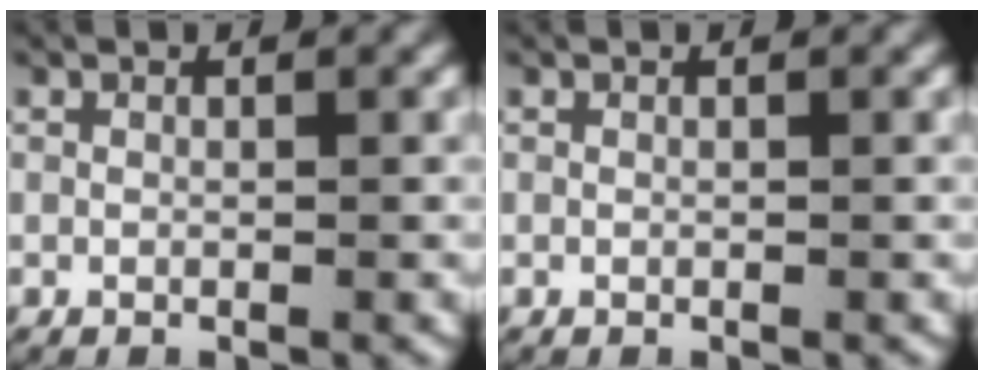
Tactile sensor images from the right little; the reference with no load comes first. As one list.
[{"total": 0.0}]